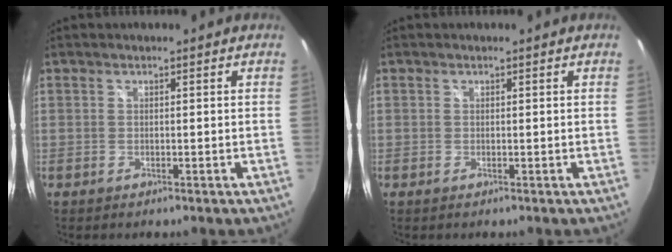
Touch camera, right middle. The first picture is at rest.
{"total": 0.0}